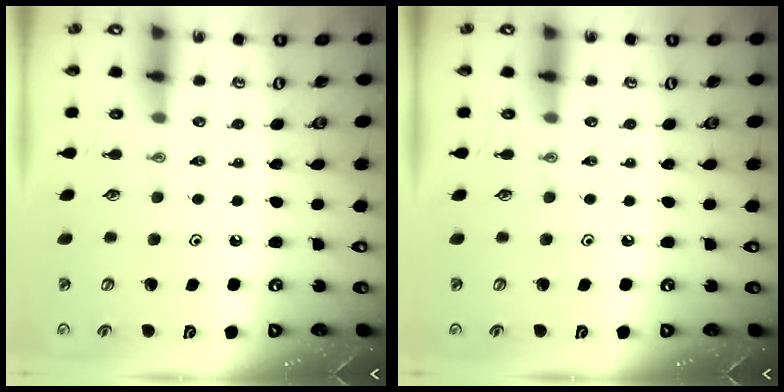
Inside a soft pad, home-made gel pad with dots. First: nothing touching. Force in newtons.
{"total": 0.0}